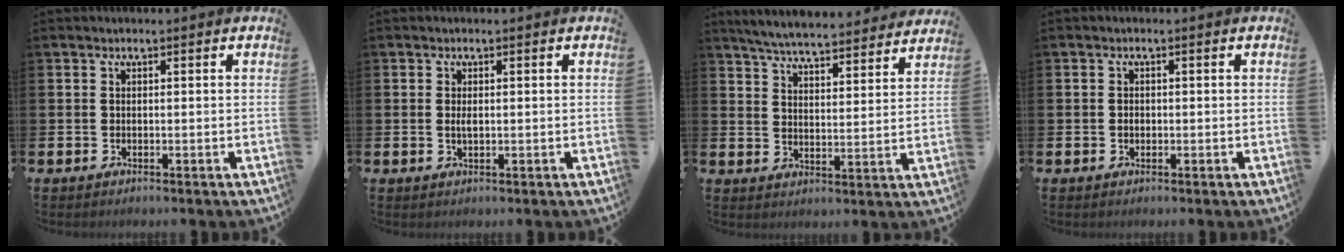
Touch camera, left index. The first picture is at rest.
{"total": 1.0, "force": [0.2, 0.4, 0.9], "torque": [-0.012, 0.001, 0.001]}
{"total": 6.0, "force": [5.9, 0.5, 1.1], "torque": [-0.035, -0.044, 0.102]}
{"total": 0.9, "force": [-0.1, 0.7, 0.5], "torque": [0.003, -0.002, -0.006]}